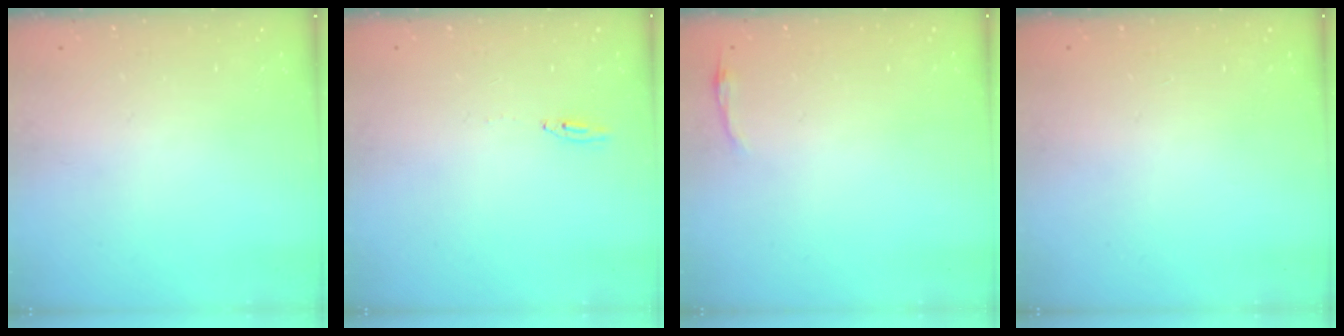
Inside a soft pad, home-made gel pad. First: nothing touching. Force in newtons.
{"total": 2.9, "press": 2.8, "slide": 0.2}
{"total": 2.9, "press": 2.8, "slide": 0.7}
{"total": 0.0}